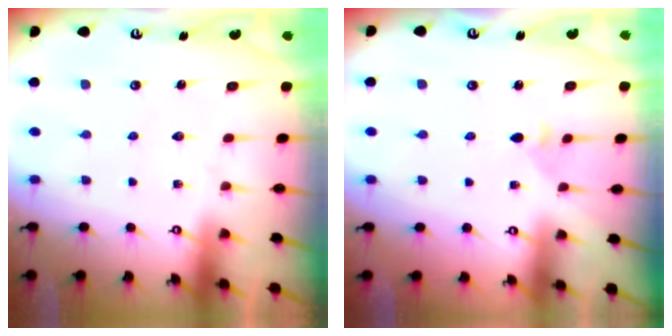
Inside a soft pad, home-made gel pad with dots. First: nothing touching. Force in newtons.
{"total": 2.7, "press": 2.6, "slide": 0.9}